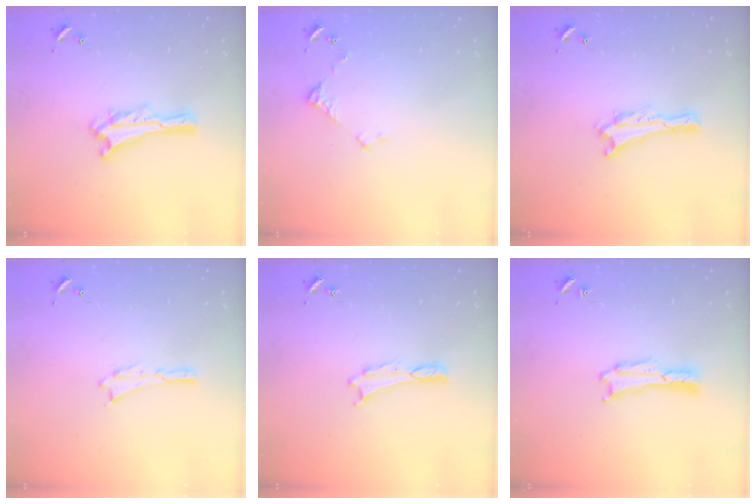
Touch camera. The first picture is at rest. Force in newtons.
{"total": 3.5, "press": 3.5, "slide": 0.4}
{"total": 0.0}
{"total": 0.0}
{"total": 0.0}
{"total": 0.7, "press": 0.7, "slide": 0.1}